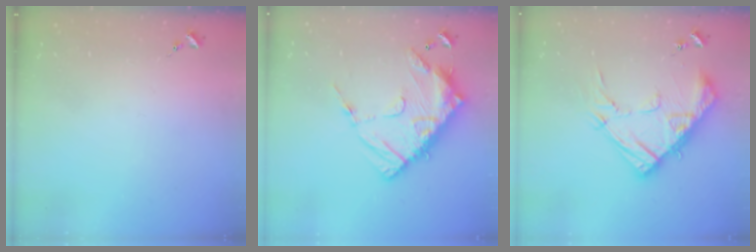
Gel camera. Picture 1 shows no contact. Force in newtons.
{"total": 16.0, "press": 15.9, "slide": 1.5}
{"total": 15.9, "press": 15.9, "slide": 1.2}